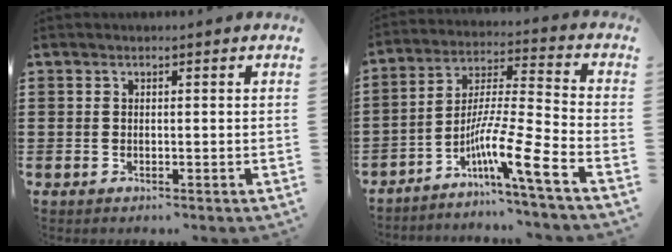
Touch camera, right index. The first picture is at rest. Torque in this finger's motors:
{"motor_torque": [-0.89, 0.33, -0.14, -0.04]}